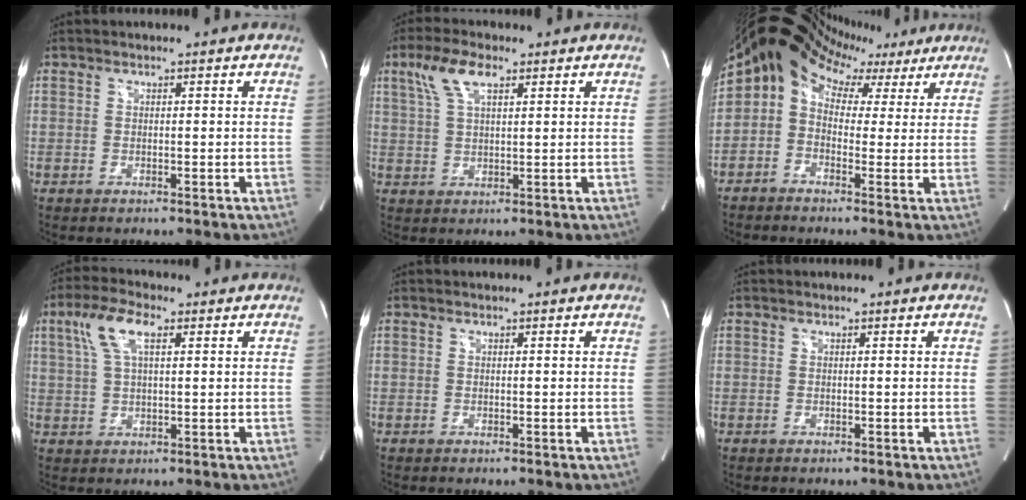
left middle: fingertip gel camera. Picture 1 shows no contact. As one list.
[{"total": 6.2, "force": [3.3, 1.9, 4.8], "torque": [-0.109, 0.019, 0.068]}, {"total": 12.2, "force": [5.6, 9.3, 5.7], "torque": [-0.106, 0.073, 0.072]}, {"total": 6.7, "force": [2.8, 2.1, 5.7], "torque": [-0.127, 0.020, 0.056]}, {"total": 0.0}, {"total": 0.5, "force": [-0.2, -0.3, -0.4], "torque": [0.008, -0.003, -0.004]}]